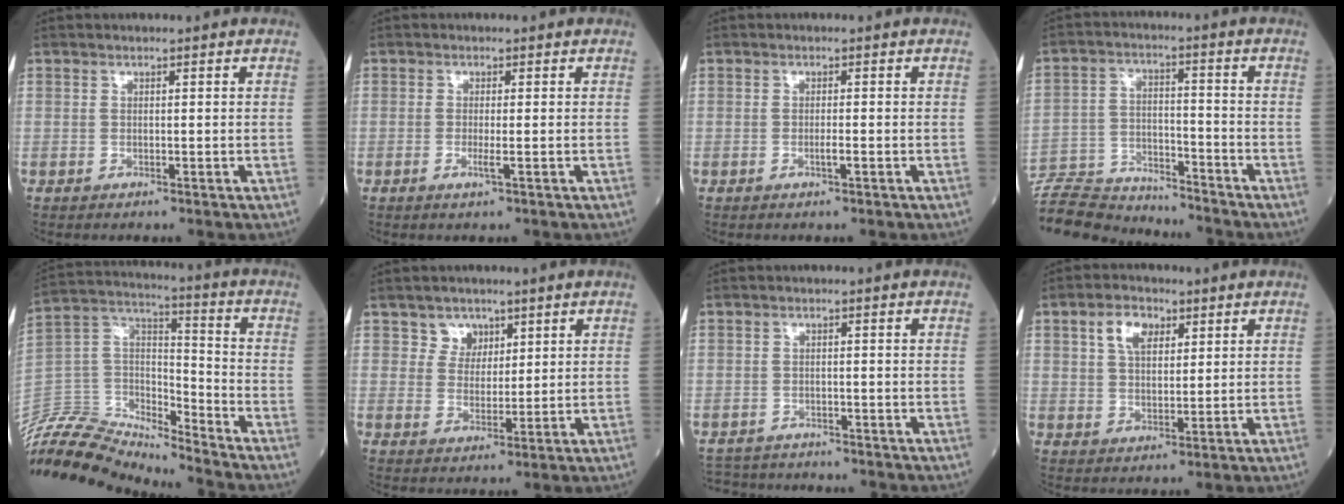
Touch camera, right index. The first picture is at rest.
{"total": 1.6, "force": [-0.5, -0.1, 1.5], "torque": [-0.032, -0.004, -0.011]}
{"total": 1.3, "force": [-0.5, -0.1, 1.2], "torque": [-0.025, -0.002, -0.009]}
{"total": 12.2, "force": [-12.0, 1.6, 1.4], "torque": [-0.021, 0.017, -0.212]}
{"total": 17.2, "force": [-16.8, 2.2, 3.1], "torque": [-0.060, 0.054, -0.308]}
{"total": 3.6, "force": [2.3, 2.7, 0.2], "torque": [0.002, 0.002, 0.040]}
{"total": 4.9, "force": [-4.7, 1.4, -0.2], "torque": [0.005, -0.002, -0.079]}
{"total": 5.5, "force": [2.6, 3.2, 3.6], "torque": [-0.070, 0.012, 0.049]}